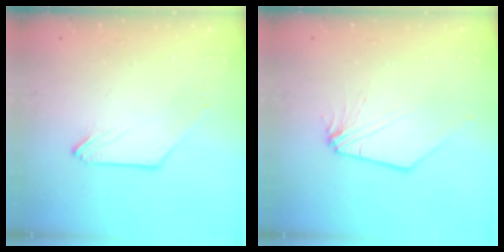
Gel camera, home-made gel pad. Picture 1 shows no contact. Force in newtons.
{"total": 0.0}